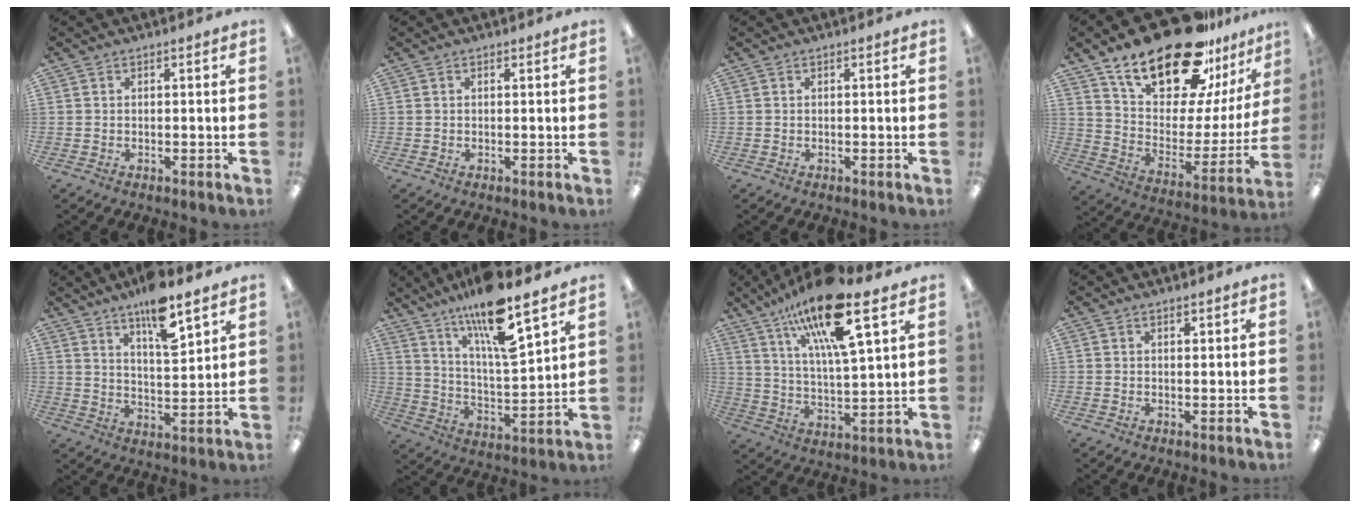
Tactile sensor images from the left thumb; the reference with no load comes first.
{"total": 0.0}
{"total": 0.0}
{"total": 25.9, "force": [19.5, 10.2, 13.6], "torque": [-0.220, -0.124, 0.341]}
{"total": 11.5, "force": [8.6, 2.8, 7.1], "torque": [-0.112, -0.051, 0.146]}
{"total": 16.2, "force": [12.5, 2.5, 10.0], "torque": [-0.188, -0.076, 0.206]}
{"total": 18.9, "force": [12.6, 4.3, 13.5], "torque": [-0.244, -0.057, 0.205]}
{"total": 0.9, "force": [0.8, 0.3, 0.4], "torque": [-0.008, 0.000, 0.014]}